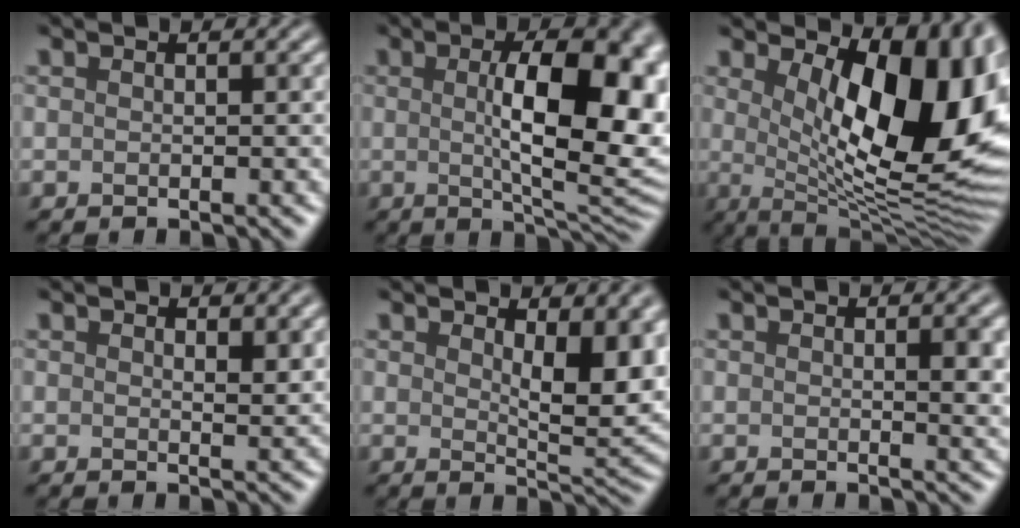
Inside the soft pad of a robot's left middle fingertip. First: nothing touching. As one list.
[{"total": 11.6, "force": [1.0, 3.7, 10.9], "torque": [-0.146, 0.001, 0.020]}, {"total": 13.8, "force": [2.9, 6.0, 12.1], "torque": [-0.135, -0.011, 0.048]}, {"total": 1.3, "force": [0.8, 0.4, 0.9], "torque": [-0.011, -0.004, 0.015]}, {"total": 6.2, "force": [1.7, 2.5, 5.4], "torque": [-0.078, -0.008, 0.034]}, {"total": 2.4, "force": [0.4, 0.5, 2.3], "torque": [-0.027, -0.003, 0.005]}]